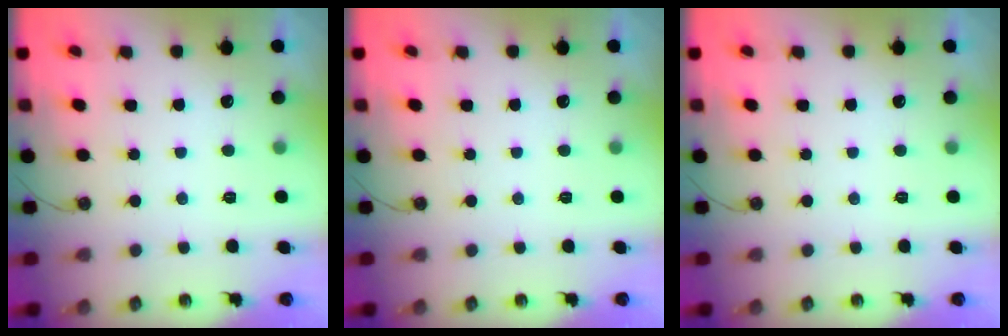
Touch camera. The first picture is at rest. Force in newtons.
{"total": 0.0}
{"total": 0.0}